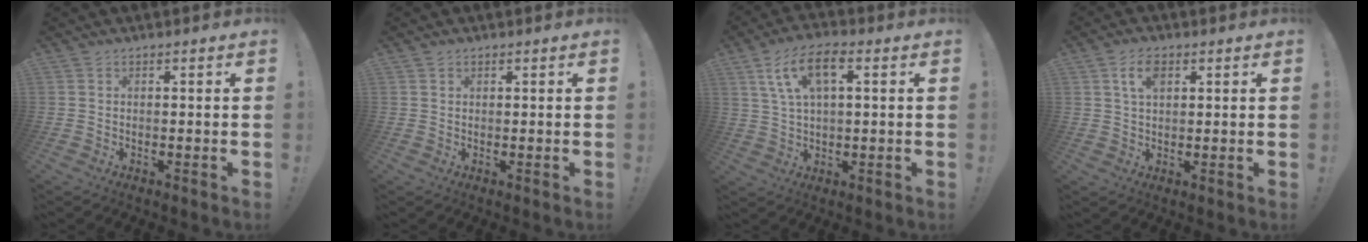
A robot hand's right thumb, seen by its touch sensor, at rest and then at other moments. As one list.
[{"total": 0.8, "force": [0.6, 0.5, 0.1], "torque": [0.002, -0.002, 0.012]}, {"total": 10.6, "force": [4.2, 4.7, 8.6], "torque": [-0.155, 0.001, 0.077]}, {"total": 5.7, "force": [2.4, 3.2, 4.2], "torque": [-0.071, 0.003, 0.041]}]